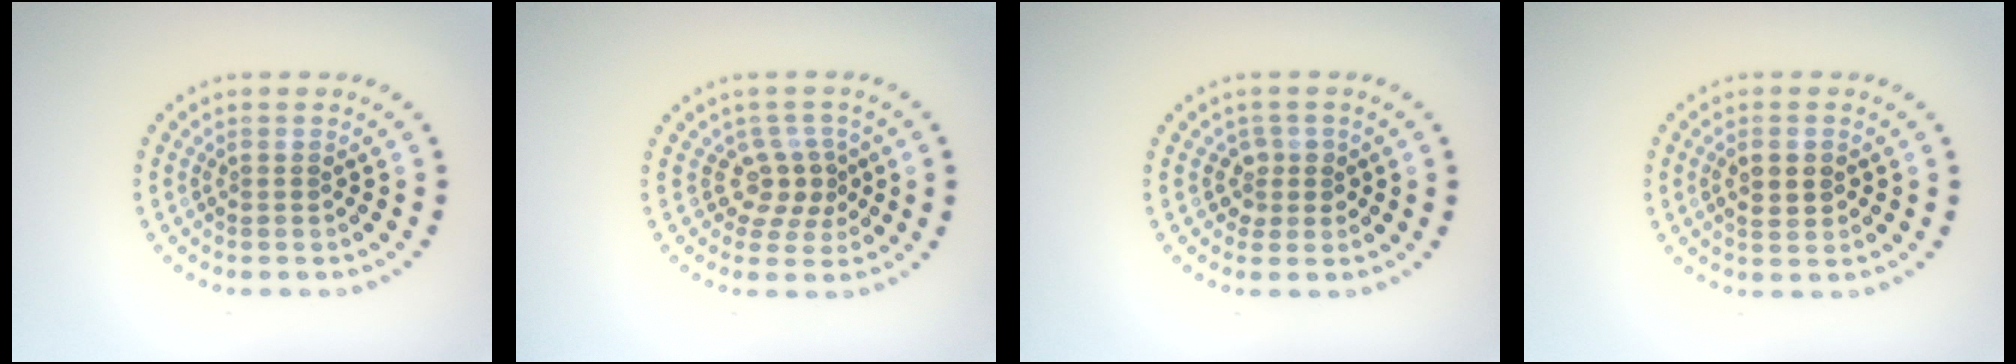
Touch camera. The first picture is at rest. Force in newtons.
{"total": 2.8, "press": 2.1, "slide": 1.8}
{"total": 1.7, "press": 1.4, "slide": 1.0}
{"total": 1.9, "press": 1.9, "slide": 0.3}